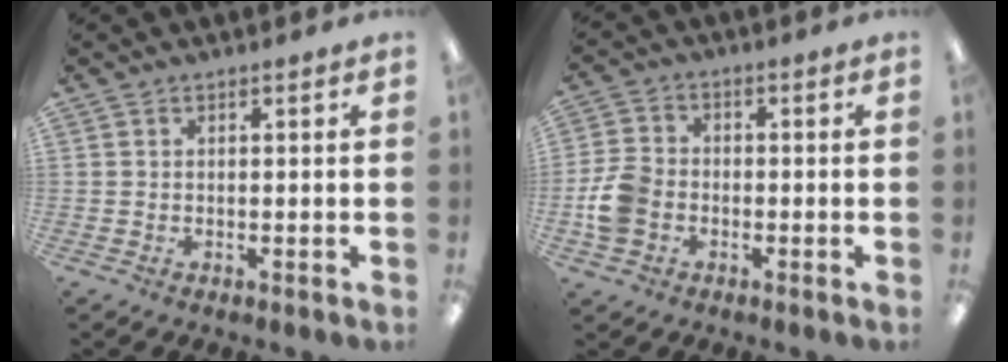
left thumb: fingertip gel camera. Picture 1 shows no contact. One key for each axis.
{"total": 8.0, "fx": -2.1, "fy": 6.2, "fz": 4.5, "tx": -0.099, "ty": 0.016, "tz": -0.037}